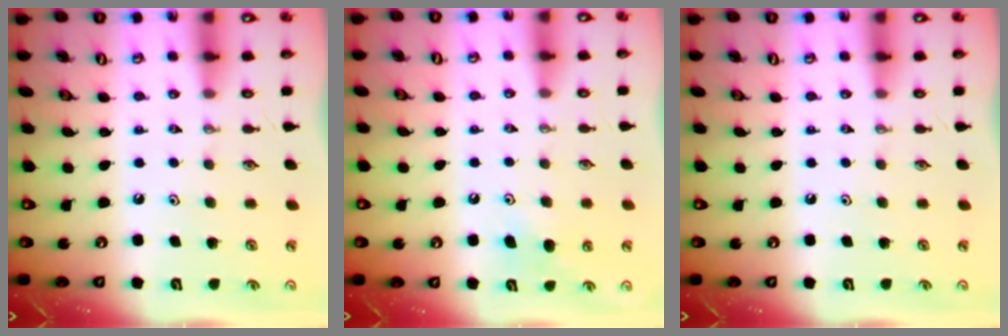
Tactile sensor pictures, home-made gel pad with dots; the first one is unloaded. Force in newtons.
{"total": 6.7, "press": 6.7, "slide": 0.9}
{"total": 0.0}